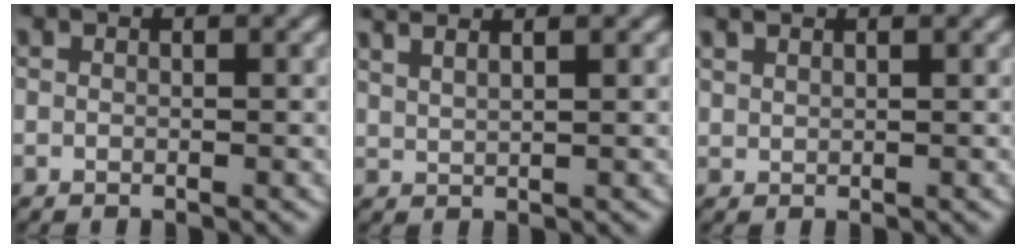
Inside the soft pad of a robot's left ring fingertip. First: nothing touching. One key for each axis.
{"total": 3.6, "fx": 2.9, "fy": 0.9, "fz": 1.8, "tx": -0.027, "ty": 0.013, "tz": 0.050}
{"total": 1.5, "fx": 1.4, "fy": 0.2, "fz": 0.3, "tx": -0.003, "ty": 0.006, "tz": 0.031}